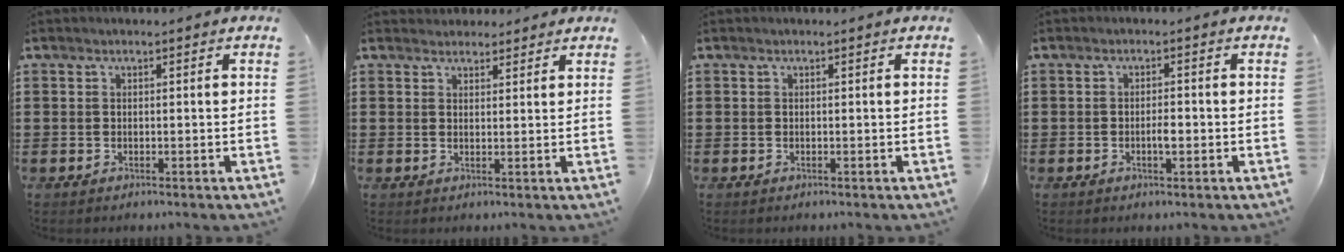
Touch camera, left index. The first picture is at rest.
{"total": 2.4, "force": [2.1, 1.1, -0.1], "torque": [-0.004, 0.004, 0.041]}
{"total": 0.0}
{"total": 2.1, "force": [-0.5, 0.7, 2.0], "torque": [-0.037, 0.002, -0.009]}